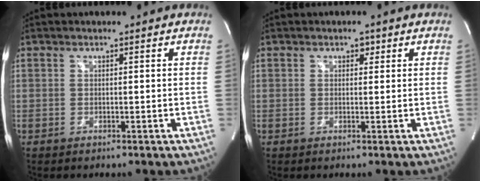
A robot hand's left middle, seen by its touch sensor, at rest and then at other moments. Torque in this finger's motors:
{"motor_torque": [-0.13, 0.02, -0.02, 0.00]}